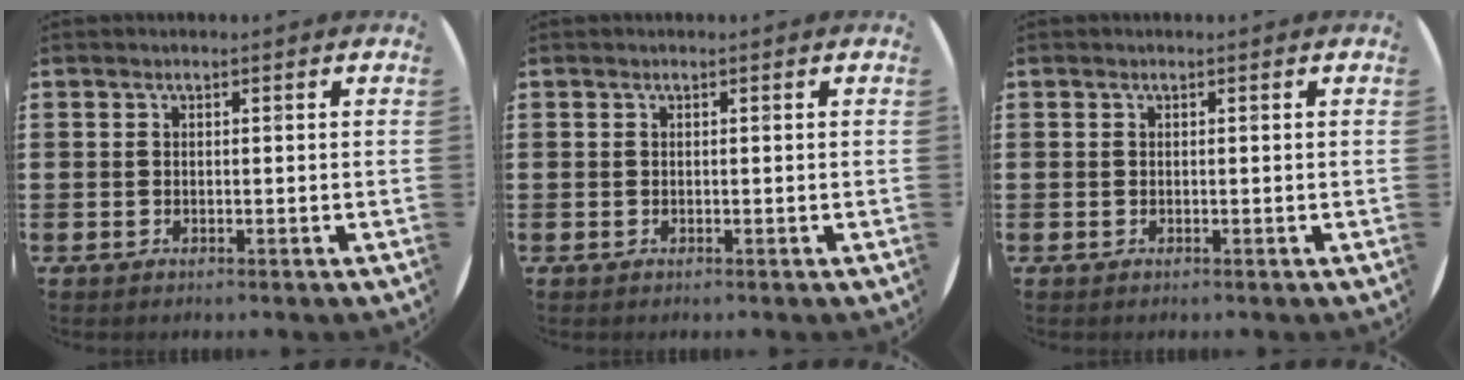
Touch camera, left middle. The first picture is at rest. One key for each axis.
{"total": 0.0}
{"total": 0.0}